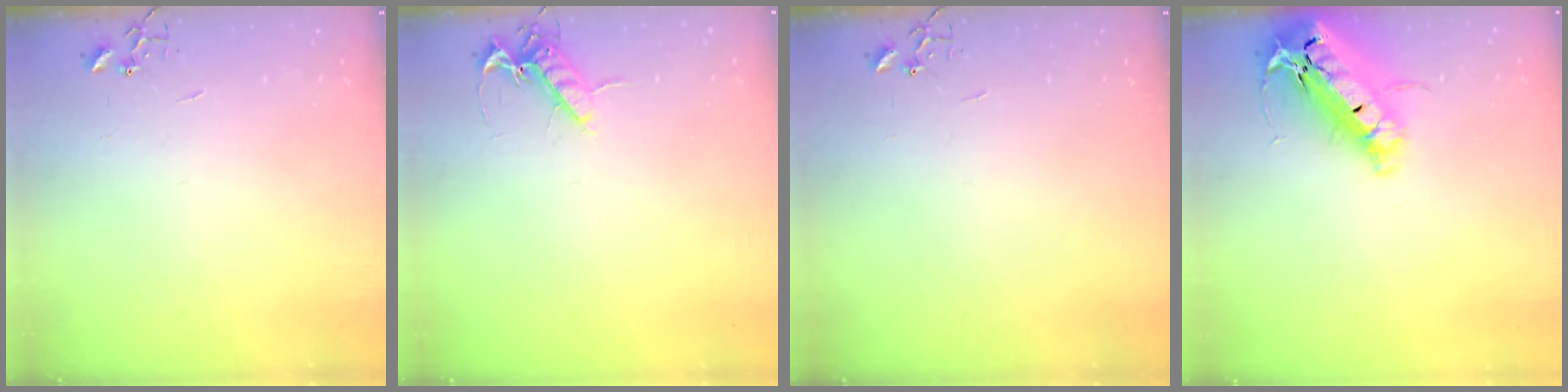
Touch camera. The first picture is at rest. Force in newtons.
{"total": 9.3, "press": 9.2, "slide": 1.3}
{"total": 0.0}
{"total": 25.0, "press": 24.5, "slide": 4.9}